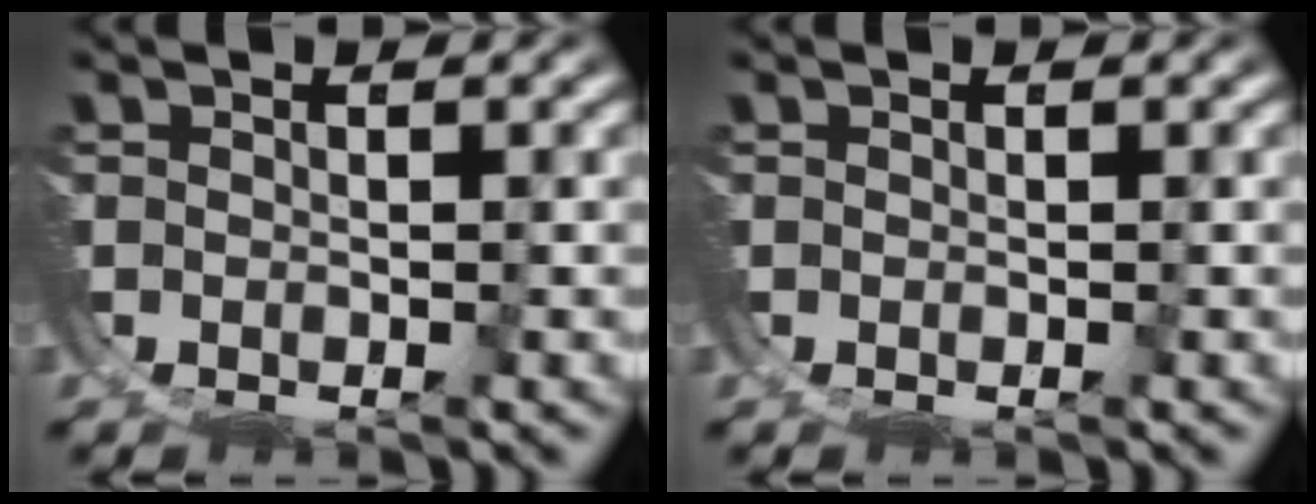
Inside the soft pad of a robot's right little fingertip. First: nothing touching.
{"total": 0.0}